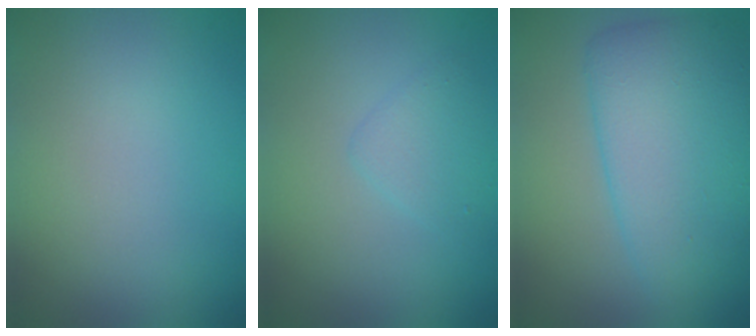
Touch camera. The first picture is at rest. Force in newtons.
{"total": 1.8, "press": 1.8, "slide": 0.1}
{"total": 6.6, "press": 6.6, "slide": 0.2}